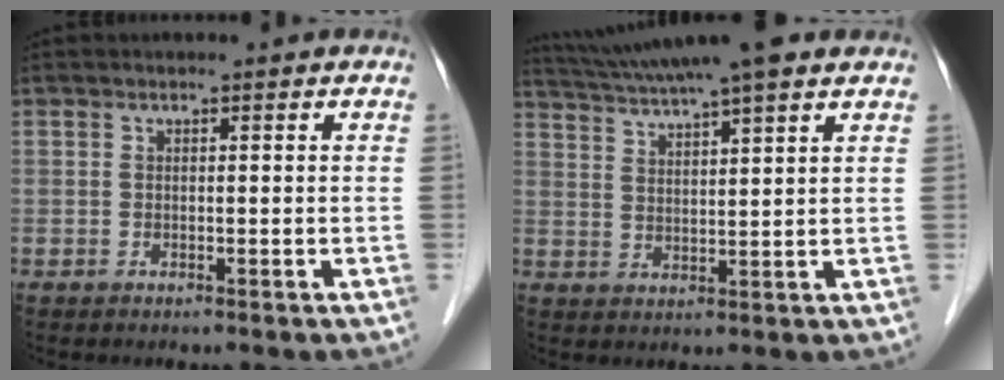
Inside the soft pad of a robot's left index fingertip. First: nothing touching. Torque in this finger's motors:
{"motor_torque": [0.18, -0.22, 0.74, 0.21]}